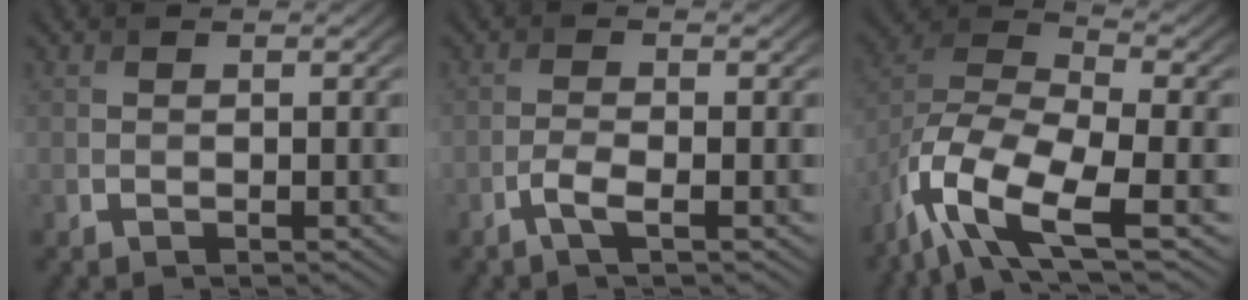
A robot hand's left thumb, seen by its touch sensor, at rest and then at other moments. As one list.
[{"total": 2.2, "force": [-1.2, 0.4, 1.8], "torque": [-0.040, 0.004, -0.029]}, {"total": 13.0, "force": [-7.3, 4.8, 9.6], "torque": [-0.211, -0.019, -0.145]}]